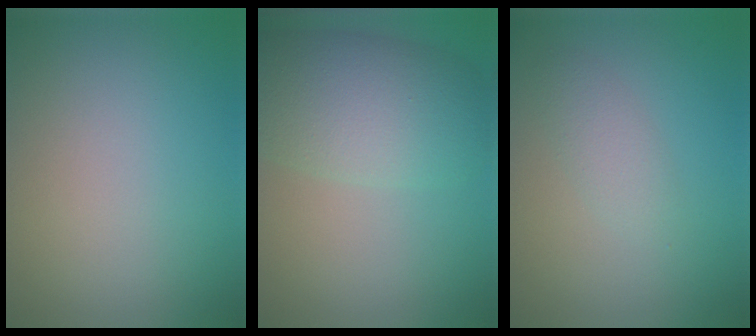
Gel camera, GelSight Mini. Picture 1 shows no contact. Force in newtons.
{"total": 6.8, "press": 6.8, "slide": 0.3}
{"total": 1.7, "press": 1.7, "slide": 0.0}